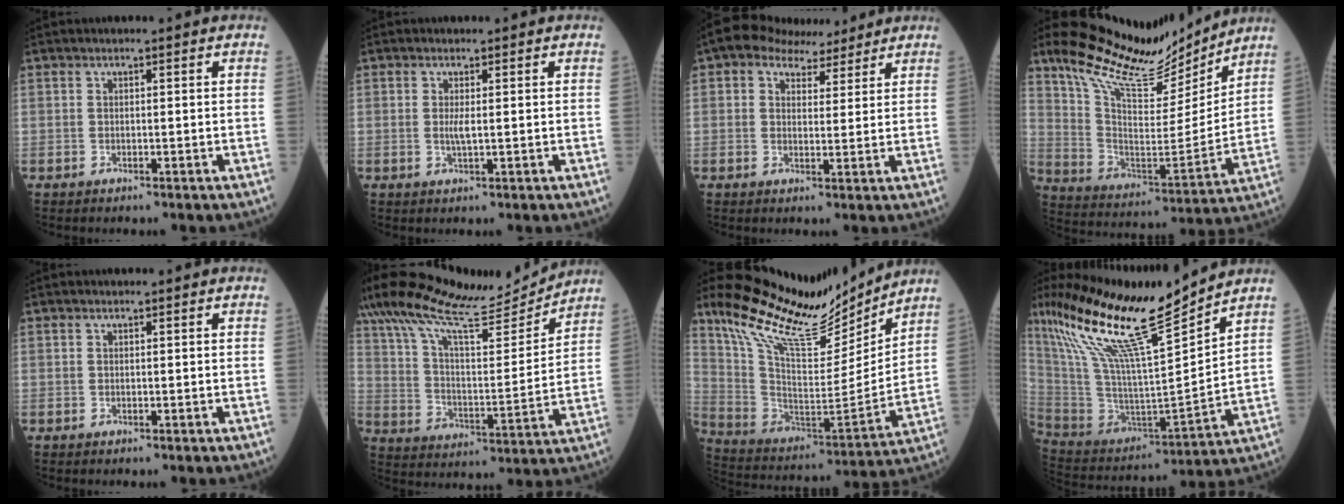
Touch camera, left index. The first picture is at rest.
{"total": 1.5, "force": [-0.1, 0.2, 1.5], "torque": [-0.037, -0.007, 0.000]}
{"total": 6.8, "force": [5.2, 3.7, 2.3], "torque": [-0.038, 0.023, 0.081]}
{"total": 17.8, "force": [15.6, 3.7, 7.8], "torque": [-0.148, -0.022, 0.267]}
{"total": 0.0}
{"total": 17.9, "force": [16.4, 1.8, 6.9], "torque": [-0.140, 0.004, 0.269]}
{"total": 20.4, "force": [17.3, 3.9, 10.1], "torque": [-0.190, -0.023, 0.301]}
{"total": 20.2, "force": [15.0, -0.1, 13.4], "torque": [-0.246, -0.006, 0.279]}